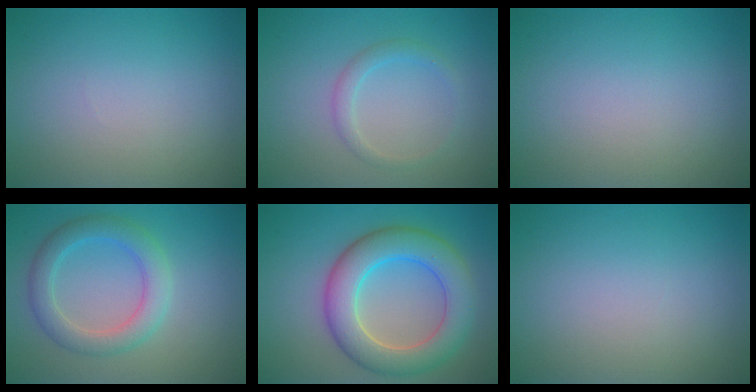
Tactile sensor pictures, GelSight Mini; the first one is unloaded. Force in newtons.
{"total": 1.5, "press": 1.5, "slide": 0.1}
{"total": 0.0}
{"total": 3.9, "press": 3.9, "slide": 0.1}
{"total": 7.4, "press": 7.3, "slide": 0.5}
{"total": 0.0}